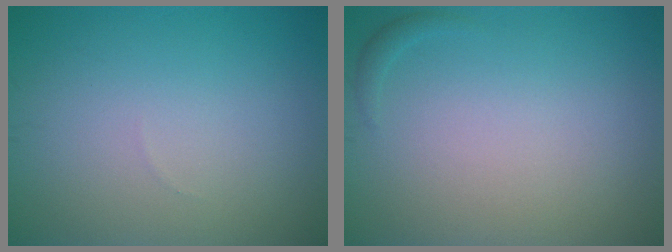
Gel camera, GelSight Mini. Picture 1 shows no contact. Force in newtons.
{"total": 0.6, "press": 0.6, "slide": 0.1}